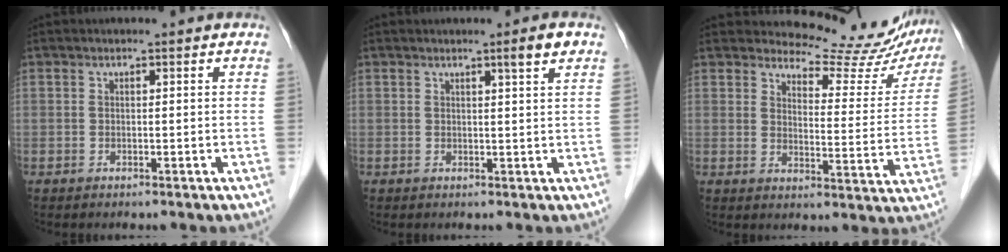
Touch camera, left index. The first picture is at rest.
{"total": 2.4, "force": [1.5, -0.4, 1.9], "torque": [-0.028, -0.005, 0.023]}
{"total": 16.6, "force": [16.0, 3.7, 2.6], "torque": [-0.011, -0.073, 0.166]}